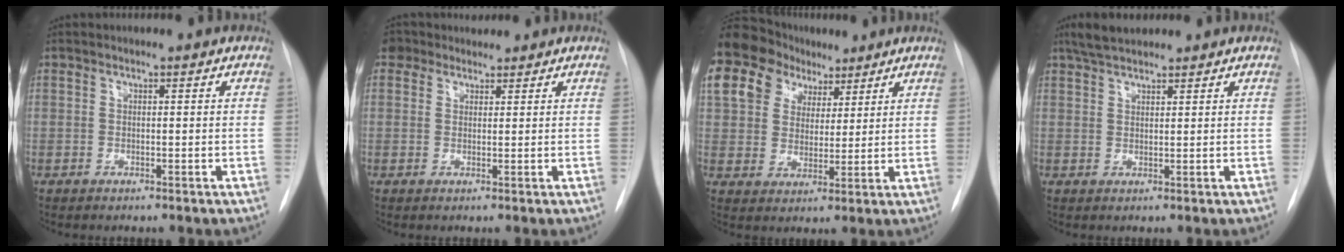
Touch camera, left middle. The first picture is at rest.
{"total": 3.3, "force": [2.6, 2.0, 0.0], "torque": [-0.003, 0.024, 0.042]}
{"total": 24.3, "force": [13.0, 17.9, 10.1], "torque": [-0.301, 0.101, 0.247]}
{"total": 4.6, "force": [3.8, 1.3, 2.2], "torque": [-0.051, 0.014, 0.070]}